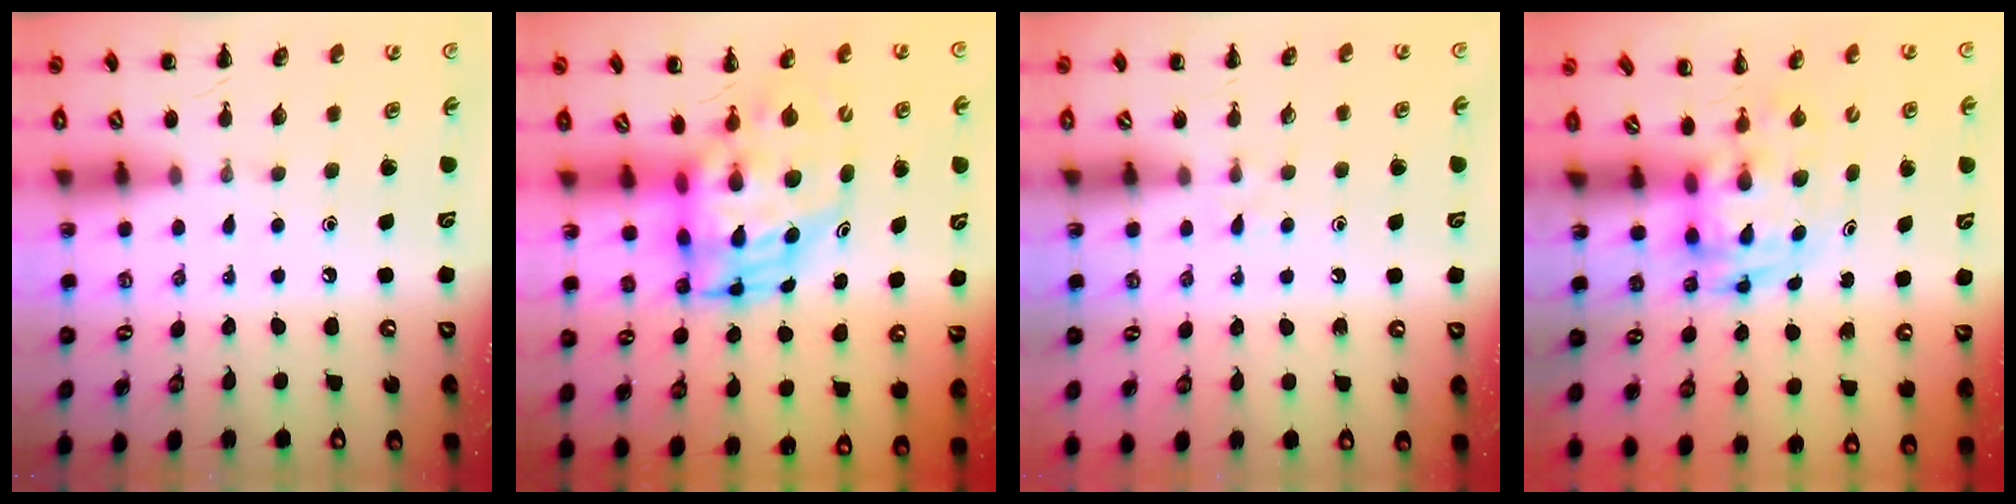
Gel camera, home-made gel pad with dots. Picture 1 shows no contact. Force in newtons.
{"total": 6.9, "press": 6.6, "slide": 1.9}
{"total": 2.5, "press": 2.2, "slide": 1.1}
{"total": 3.5, "press": 3.4, "slide": 0.7}